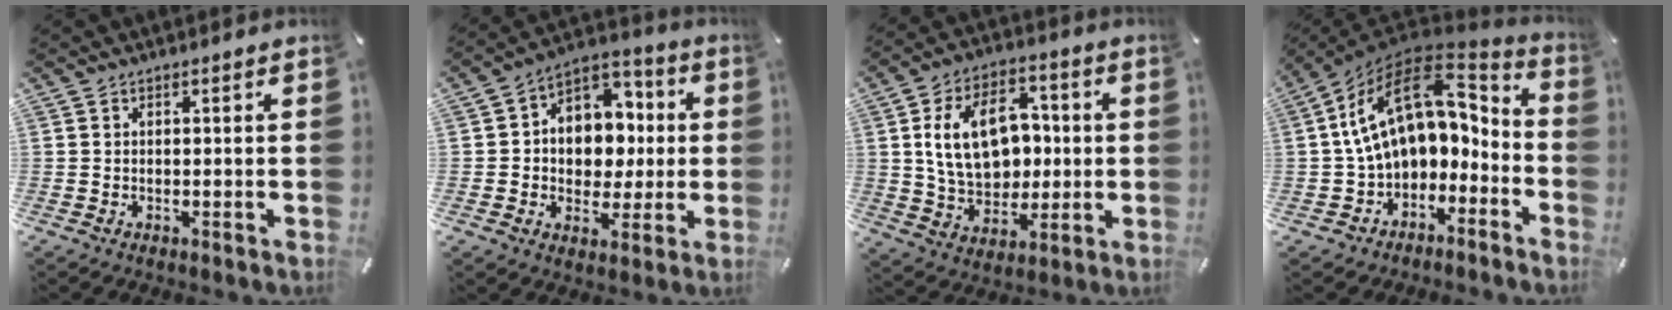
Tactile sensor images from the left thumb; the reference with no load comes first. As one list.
[{"total": 10.0, "force": [0.2, 9.4, 3.3], "torque": [-0.048, -0.005, 0.010]}, {"total": 16.8, "force": [1.6, 12.5, 11.1], "torque": [-0.199, 0.016, 0.033]}, {"total": 17.3, "force": [4.1, 11.6, 12.2], "torque": [-0.218, -0.025, 0.077]}]